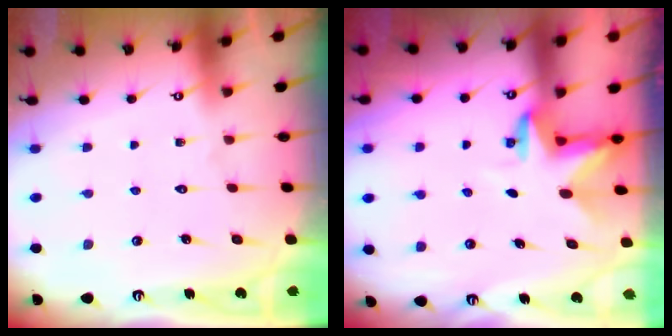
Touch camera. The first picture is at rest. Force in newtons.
{"total": 3.4, "press": 3.4, "slide": 0.1}